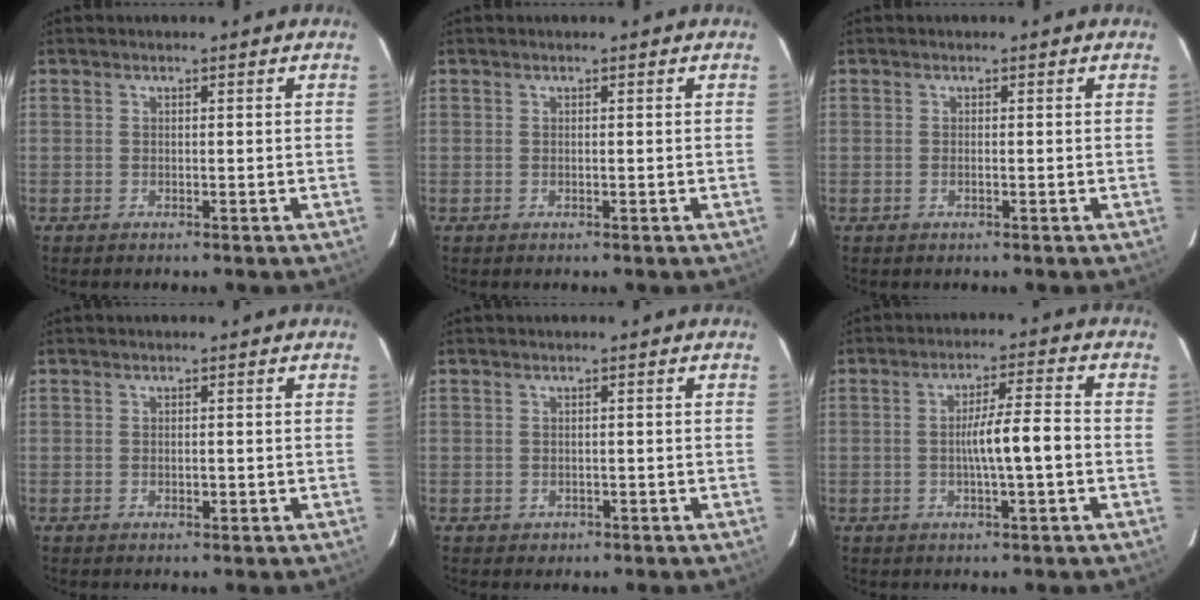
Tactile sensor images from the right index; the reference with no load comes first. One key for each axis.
{"total": 0.0}
{"total": 0.0}
{"total": 0.7, "fx": -0.1, "fy": 0.4, "fz": 0.6, "tx": -0.012, "ty": -0.001, "tz": 0.000}
{"total": 1.1, "fx": -0.5, "fy": 0.9, "fz": 0.2, "tx": -0.003, "ty": 0.003, "tz": -0.003}
{"total": 6.7, "fx": -1.0, "fy": 0.2, "fz": 6.6, "tx": -0.113, "ty": 0.009, "tz": -0.018}